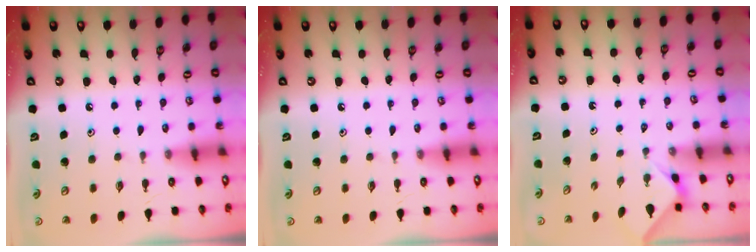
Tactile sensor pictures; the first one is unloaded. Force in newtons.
{"total": 0.0}
{"total": 1.3, "press": 1.3, "slide": 0.4}